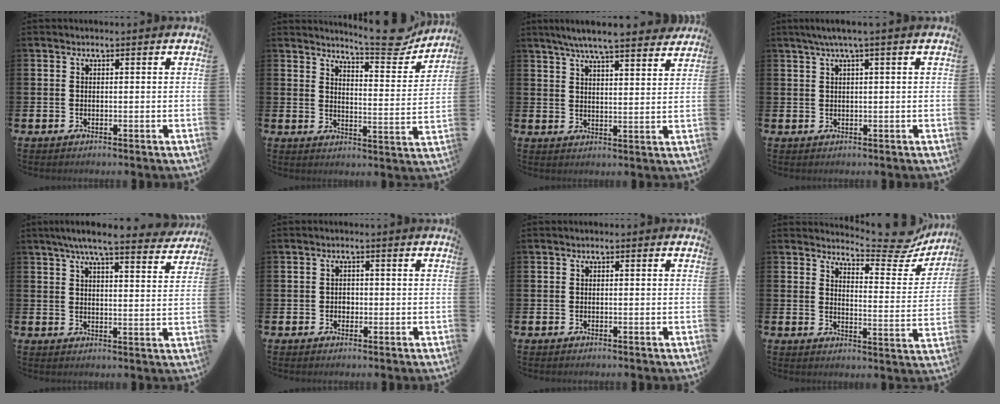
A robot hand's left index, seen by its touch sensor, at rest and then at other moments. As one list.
[{"total": 8.0, "force": [7.6, 0.9, 2.5], "torque": [-0.042, -0.053, 0.130]}, {"total": 7.1, "force": [6.6, 0.3, 2.5], "torque": [-0.055, -0.034, 0.115]}, {"total": 2.4, "force": [1.4, -0.2, 1.9], "torque": [-0.042, 0.002, 0.025]}, {"total": 7.0, "force": [6.3, 0.5, 3.0], "torque": [-0.064, -0.030, 0.107]}, {"total": 1.3, "force": [-0.2, 1.2, 0.5], "torque": [0.002, 0.002, -0.008]}, {"total": 0.0}, {"total": 7.7, "force": [7.3, 1.0, 2.1], "torque": [-0.038, -0.057, 0.125]}]